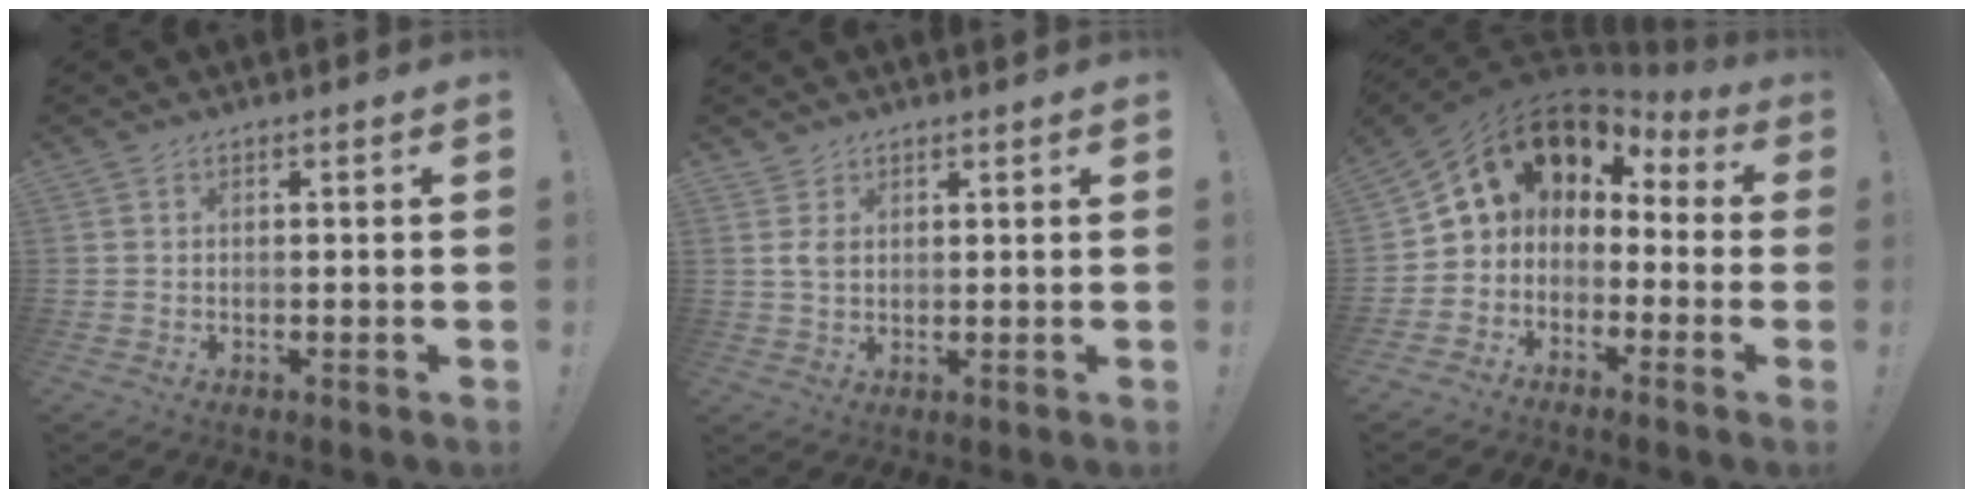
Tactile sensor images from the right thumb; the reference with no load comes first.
{"total": 3.0, "force": [1.5, 2.0, 1.7], "torque": [-0.021, -0.006, 0.027]}
{"total": 8.8, "force": [3.0, 7.0, 4.5], "torque": [-0.070, -0.021, 0.055]}